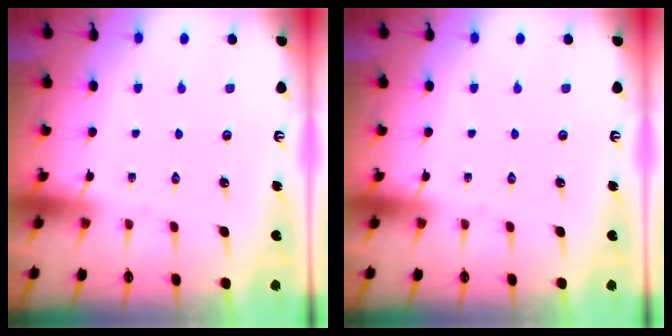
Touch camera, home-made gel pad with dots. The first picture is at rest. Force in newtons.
{"total": 0.0}